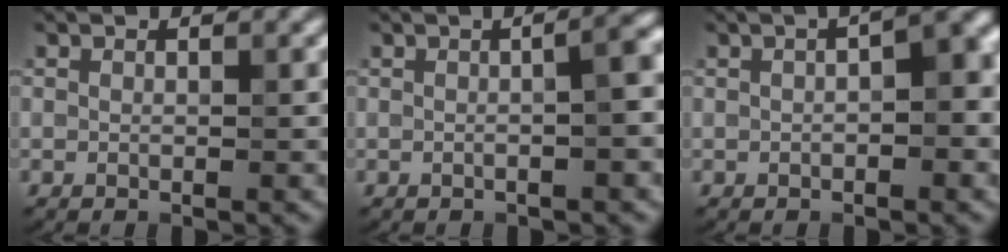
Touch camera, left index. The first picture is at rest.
{"total": 3.9, "force": [-0.1, 1.1, 3.7], "torque": [-0.032, 0.016, -0.003]}
{"total": 4.5, "force": [0.1, 1.4, 4.2], "torque": [-0.054, 0.013, 0.002]}